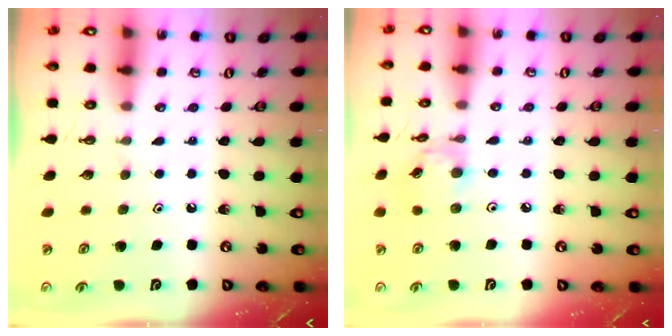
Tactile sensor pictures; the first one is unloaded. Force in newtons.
{"total": 7.4, "press": 7.4, "slide": 0.4}